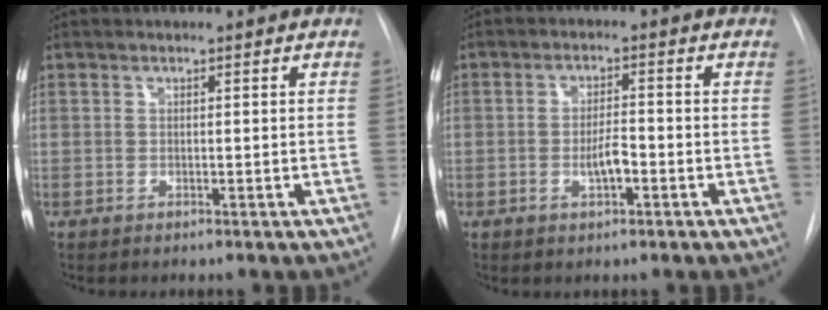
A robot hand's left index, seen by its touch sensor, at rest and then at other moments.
{"total": 3.5, "force": [-1.2, 1.0, 3.1], "torque": [-0.055, 0.002, -0.019]}